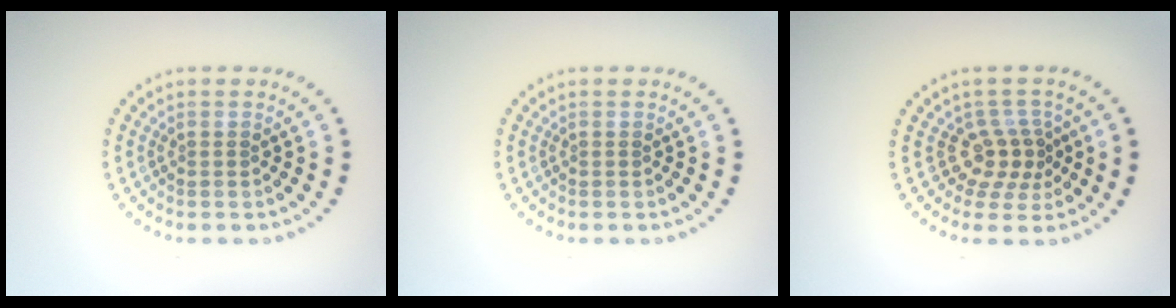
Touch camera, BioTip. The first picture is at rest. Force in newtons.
{"total": 0.0}
{"total": 2.9, "press": 2.2, "slide": 2.0}